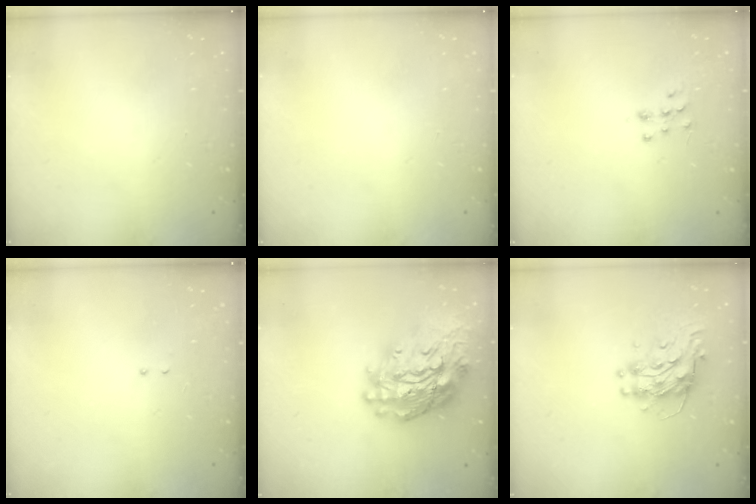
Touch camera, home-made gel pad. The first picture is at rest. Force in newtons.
{"total": 0.0}
{"total": 7.0, "press": 7.0, "slide": 0.3}
{"total": 2.1, "press": 2.0, "slide": 0.6}
{"total": 24.3, "press": 24.2, "slide": 2.6}
{"total": 9.8, "press": 9.8, "slide": 1.1}